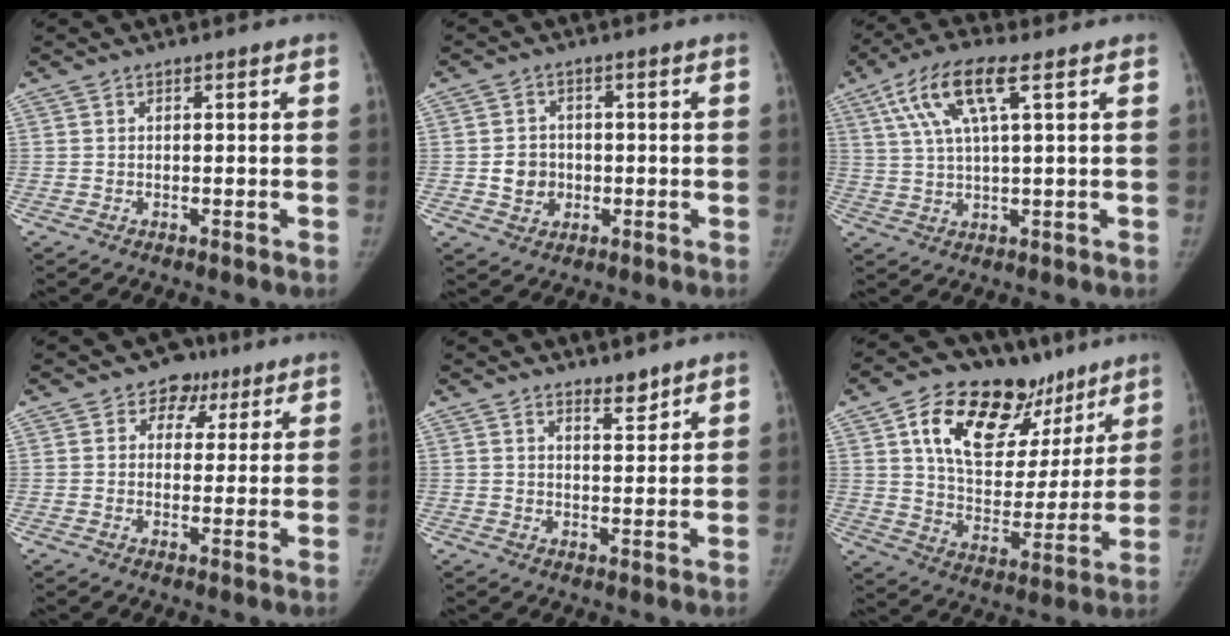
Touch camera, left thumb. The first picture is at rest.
{"total": 5.1, "force": [-0.7, 4.6, 2.1], "torque": [-0.015, 0.006, -0.008]}
{"total": 10.5, "force": [4.3, 2.4, 9.3], "torque": [-0.205, 0.011, 0.082]}
{"total": 5.7, "force": [3.0, 4.6, 1.3], "torque": [0.019, -0.004, 0.038]}
{"total": 3.2, "force": [2.8, 0.9, 1.3], "torque": [-0.009, -0.026, 0.045]}
{"total": 25.5, "force": [13.5, 14.6, 16.0], "torque": [-0.205, -0.021, 0.223]}